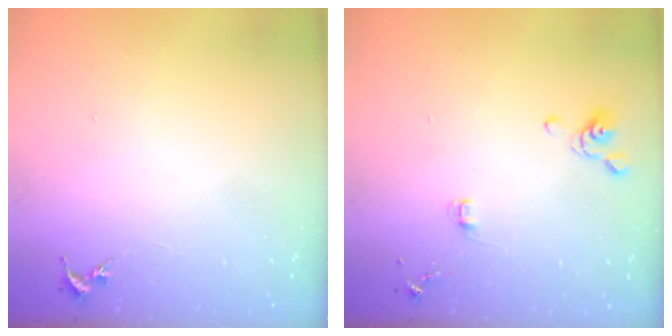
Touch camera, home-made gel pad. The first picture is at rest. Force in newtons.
{"total": 4.1, "press": 3.9, "slide": 1.4}